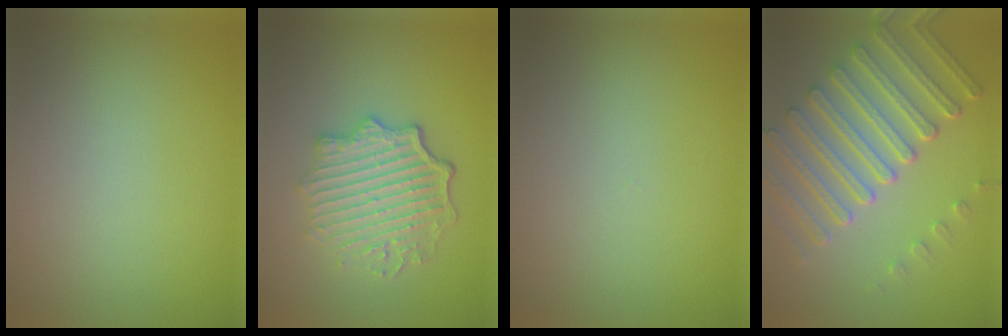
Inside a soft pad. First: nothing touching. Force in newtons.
{"total": 5.4, "press": 4.3, "slide": 3.3}
{"total": 0.0}
{"total": 7.1, "press": 5.3, "slide": 4.7}